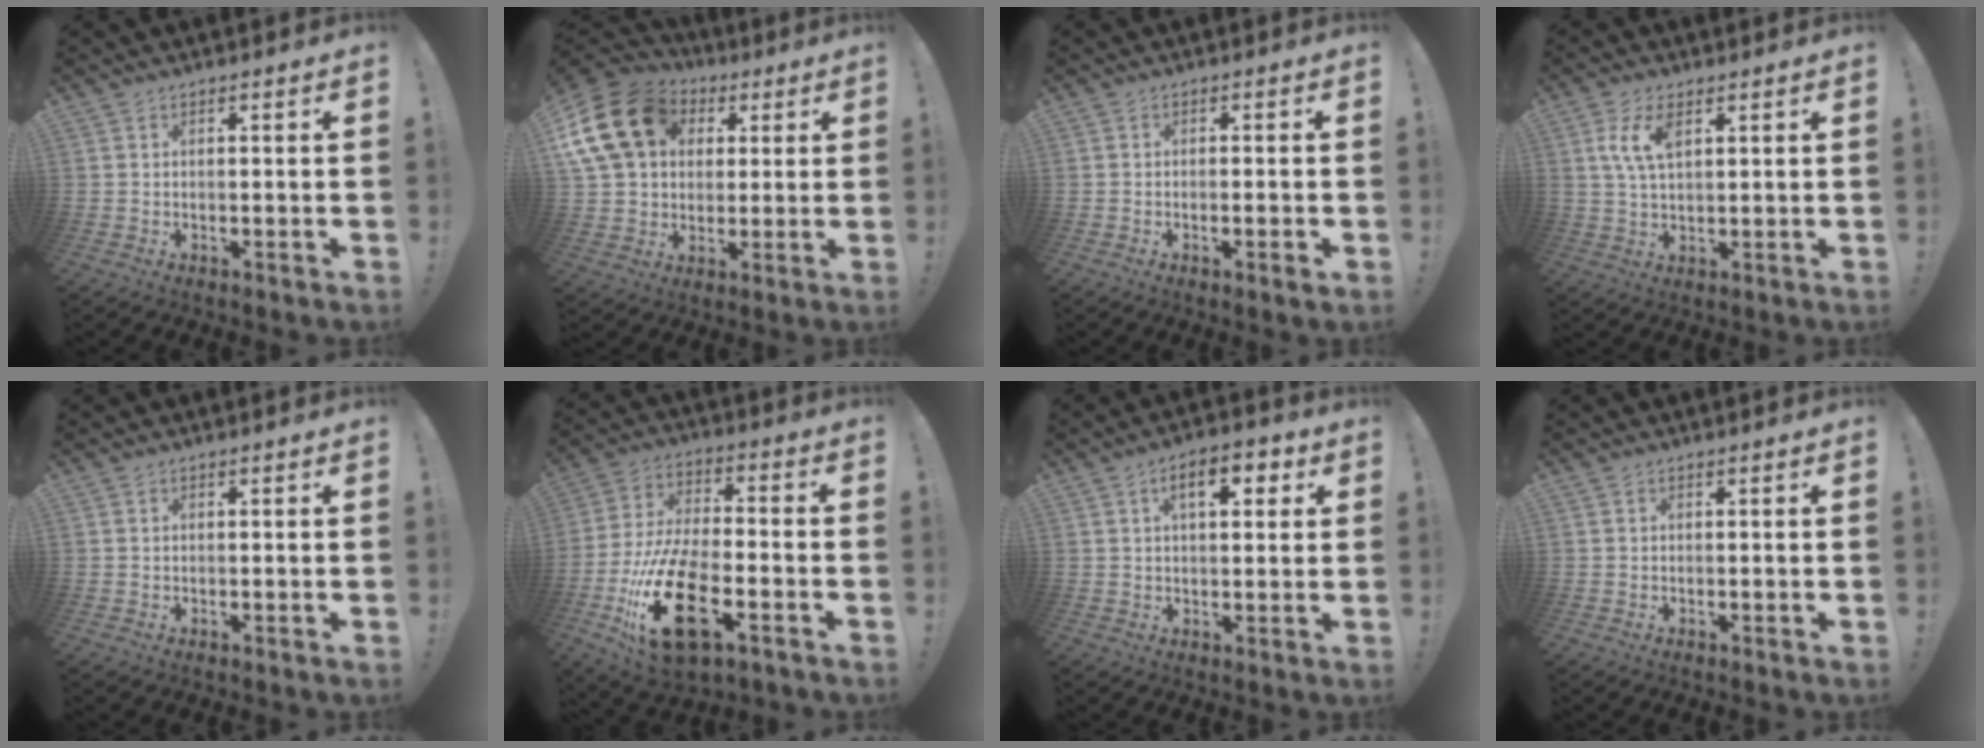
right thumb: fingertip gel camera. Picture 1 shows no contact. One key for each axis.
{"total": 18.9, "fx": 6.0, "fy": 14.2, "fz": 11.0, "tx": -0.201, "ty": -0.014, "tz": 0.114}
{"total": 2.4, "fx": -1.1, "fy": 0.0, "fz": 2.2, "tx": -0.038, "ty": 0.002, "tz": -0.016}
{"total": 7.5, "fx": 2.9, "fy": 3.6, "fz": 5.9, "tx": -0.121, "ty": 0.000, "tz": 0.052}
{"total": 0.0}
{"total": 23.3, "fx": -9.0, "fy": 11.3, "fz": 18.3, "tx": -0.368, "ty": 0.046, "tz": -0.139}
{"total": 8.1, "fx": 2.8, "fy": 3.8, "fz": 6.6, "tx": -0.097, "ty": 0.003, "tz": 0.040}
{"total": 0.0}